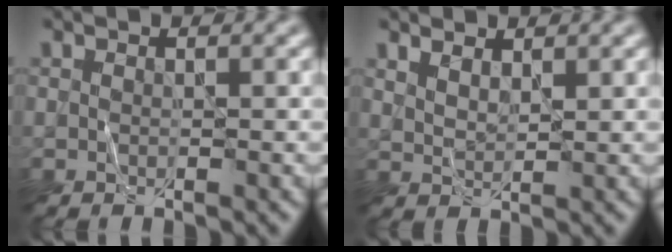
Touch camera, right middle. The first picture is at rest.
{"total": 1.7, "force": [1.5, 0.6, 0.7], "torque": [-0.016, -0.002, 0.031]}